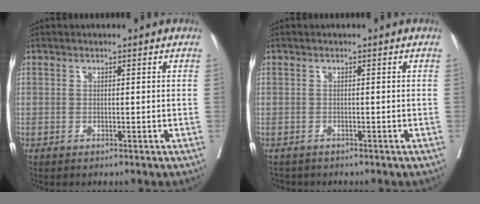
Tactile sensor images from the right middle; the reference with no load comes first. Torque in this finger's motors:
{"motor_torque": [-0.15, -0.12, 0.00, 0.00]}